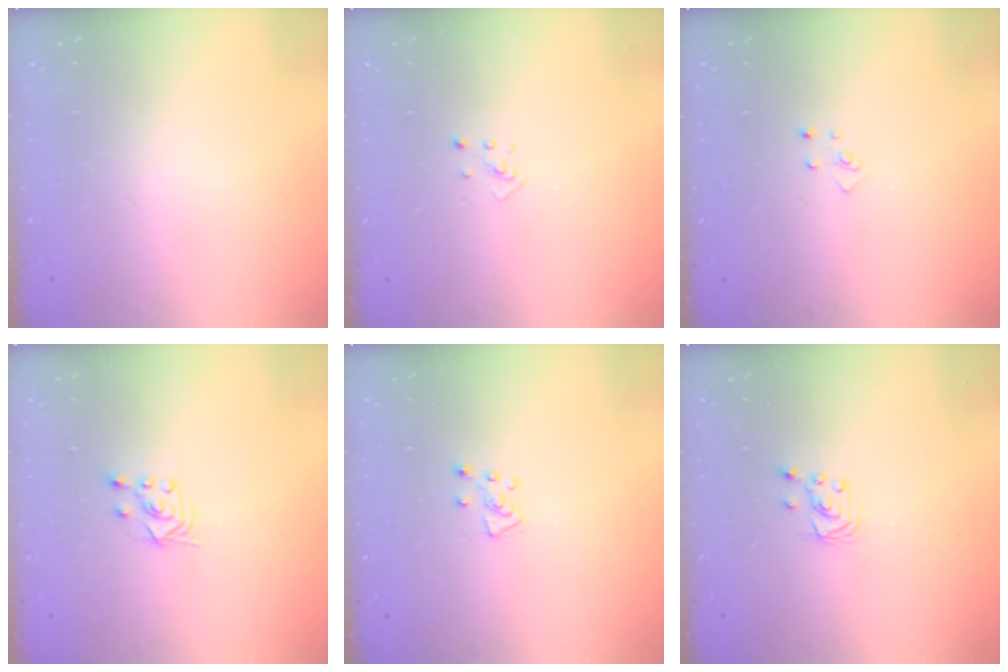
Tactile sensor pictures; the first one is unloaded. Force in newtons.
{"total": 2.0, "press": 2.0, "slide": 0.3}
{"total": 3.2, "press": 3.2, "slide": 0.2}
{"total": 2.9, "press": 2.5, "slide": 1.4}
{"total": 5.0, "press": 5.0, "slide": 0.5}
{"total": 2.4, "press": 2.4, "slide": 0.2}